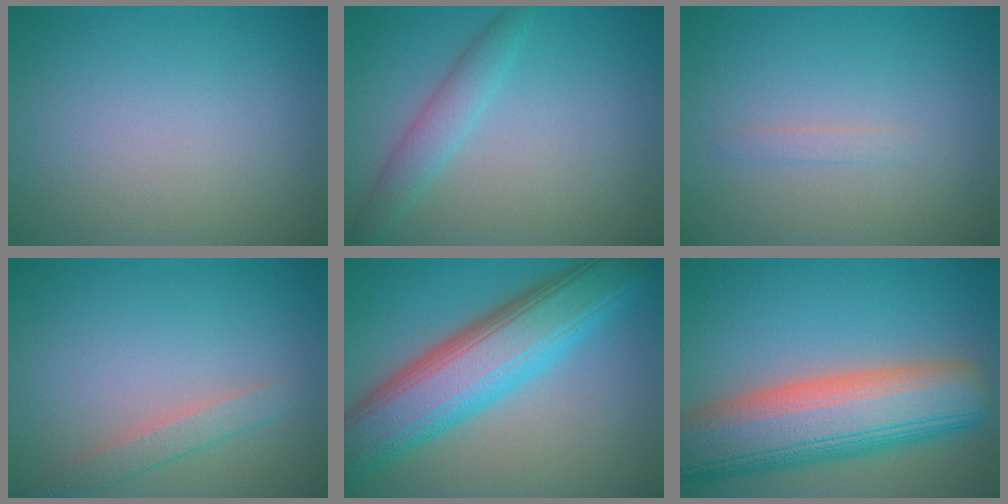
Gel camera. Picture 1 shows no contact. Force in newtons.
{"total": 2.4, "press": 2.4, "slide": 0.0}
{"total": 0.8, "press": 0.8, "slide": 0.0}
{"total": 1.9, "press": 1.9, "slide": 0.0}
{"total": 10.2, "press": 10.2, "slide": 0.4}
{"total": 12.1, "press": 12.0, "slide": 1.3}